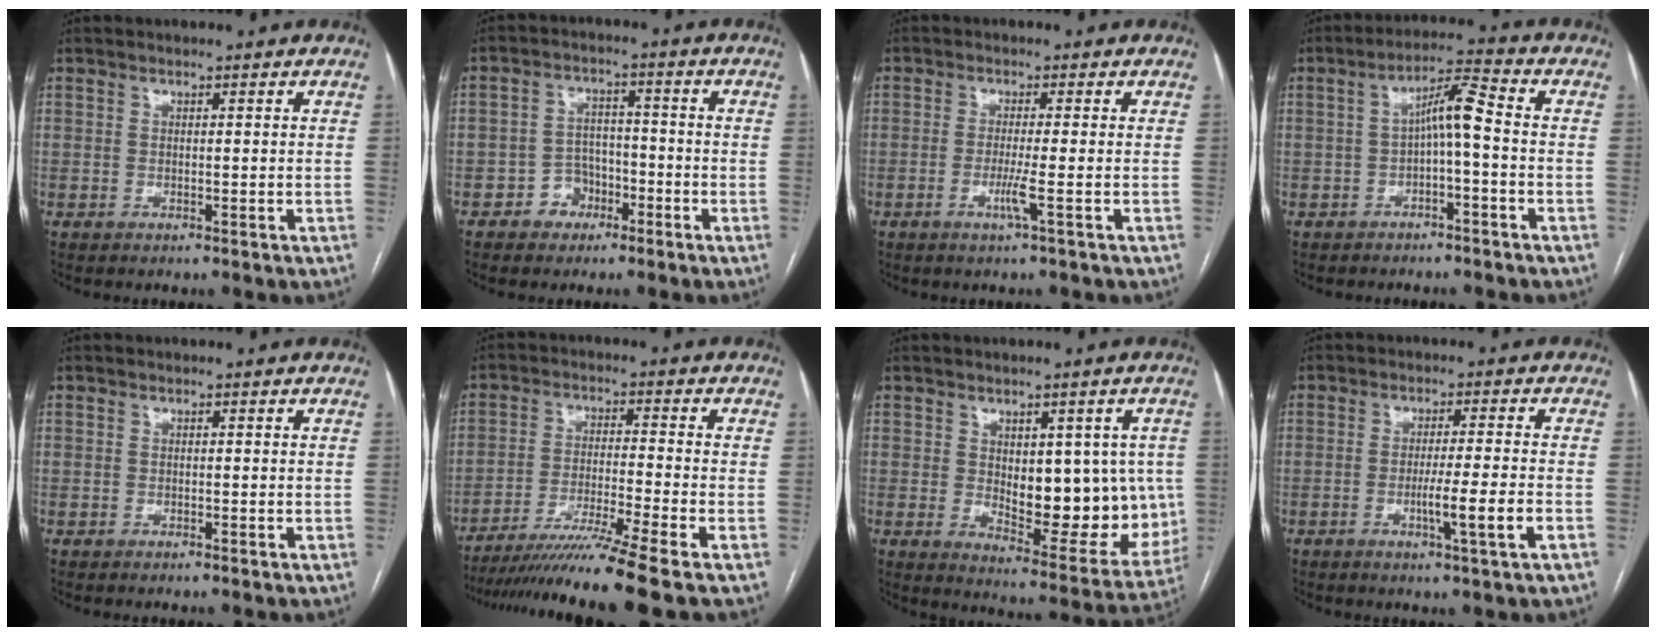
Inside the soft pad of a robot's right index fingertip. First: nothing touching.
{"total": 4.9, "force": [-2.7, 3.9, 1.4], "torque": [-0.017, 0.018, -0.043]}
{"total": 2.9, "force": [-1.1, -0.7, 2.6], "torque": [-0.054, -0.007, -0.023]}
{"total": 5.8, "force": [-0.7, 0.6, 5.7], "torque": [-0.097, 0.026, -0.012]}
{"total": 0.0}
{"total": 12.5, "force": [-10.1, -3.2, 6.7], "torque": [-0.103, -0.035, -0.168]}
{"total": 13.9, "force": [0.5, 6.2, 12.4], "torque": [-0.152, -0.007, 0.025]}
{"total": 6.2, "force": [-2.0, -0.8, 5.8], "torque": [-0.095, -0.012, -0.034]}